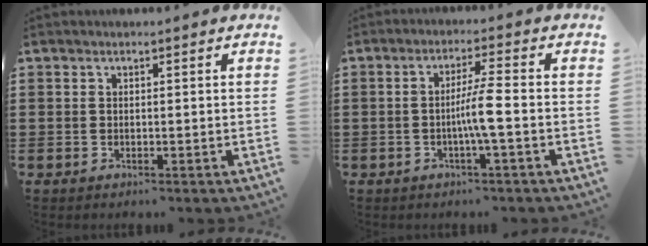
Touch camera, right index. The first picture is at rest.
{"total": 4.8, "force": [-1.0, -0.2, 4.6], "torque": [-0.090, -0.007, -0.024]}